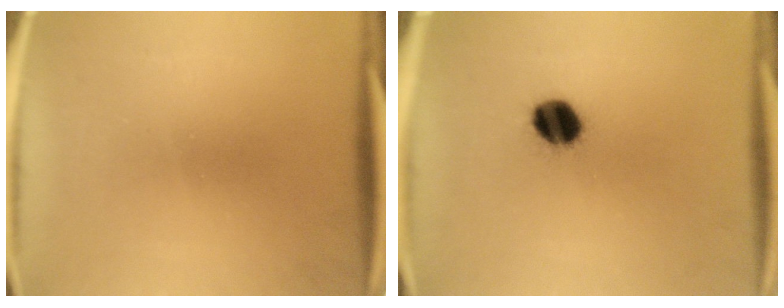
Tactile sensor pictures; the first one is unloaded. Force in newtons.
{"total": 8.2}